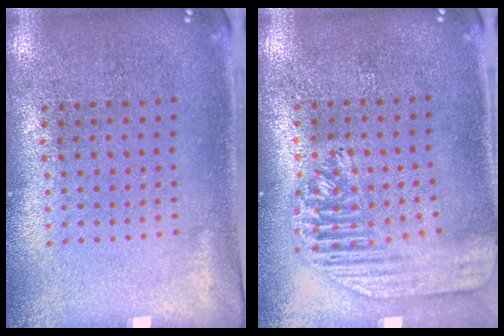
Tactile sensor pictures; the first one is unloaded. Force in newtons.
{"total": 1.8, "press": 1.6, "slide": 0.7}